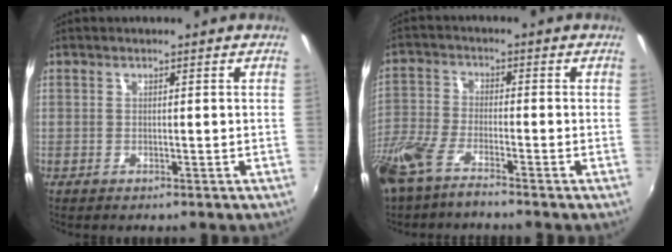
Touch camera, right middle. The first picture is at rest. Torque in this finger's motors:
{"motor_torque": [1.14, -1.00, 0.44, 0.21]}